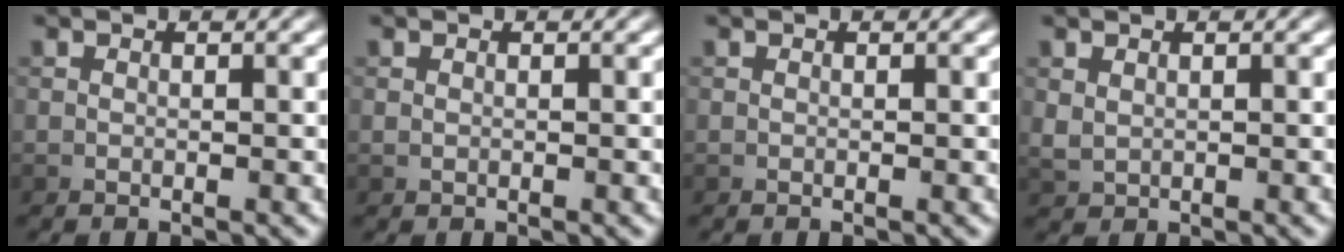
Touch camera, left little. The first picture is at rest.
{"total": 0.0}
{"total": 0.0}
{"total": 1.0, "force": [0.5, 0.7, 0.5], "torque": [-0.017, -0.004, 0.017]}